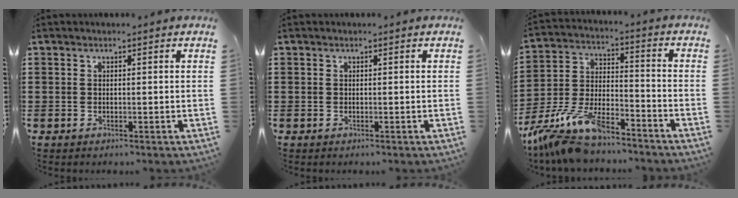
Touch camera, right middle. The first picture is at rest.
{"total": 0.0}
{"total": 11.4, "force": [-9.9, 2.5, 5.1], "torque": [-0.117, 0.016, -0.199]}